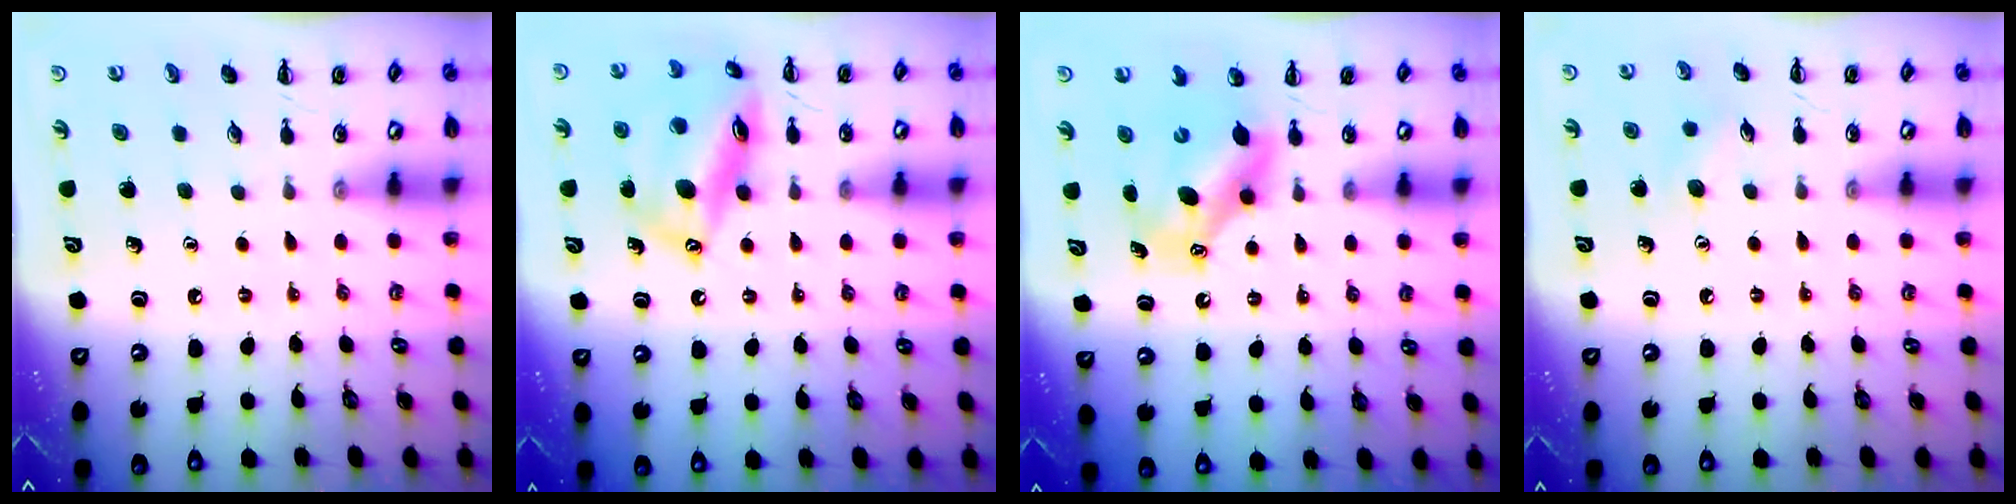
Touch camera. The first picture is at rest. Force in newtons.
{"total": 16.1, "press": 15.9, "slide": 2.7}
{"total": 7.4, "press": 7.2, "slide": 1.5}
{"total": 6.1, "press": 6.0, "slide": 1.2}